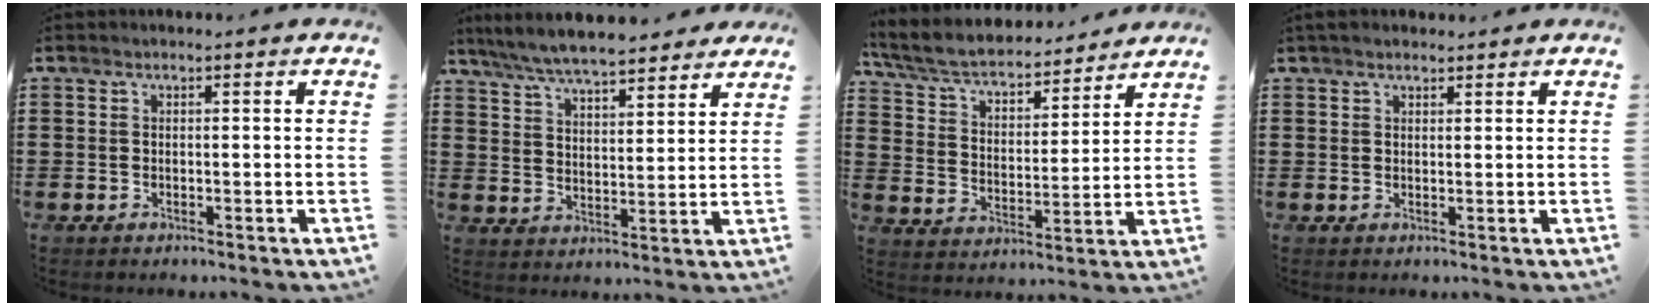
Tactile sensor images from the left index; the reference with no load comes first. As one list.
[{"total": 7.1, "force": [6.6, 0.9, 2.2], "torque": [-0.070, -0.025, 0.120]}, {"total": 5.3, "force": [4.7, 1.3, 2.1], "torque": [-0.063, -0.031, 0.075]}, {"total": 1.8, "force": [1.6, 0.5, 0.5], "torque": [-0.013, 0.005, 0.031]}]